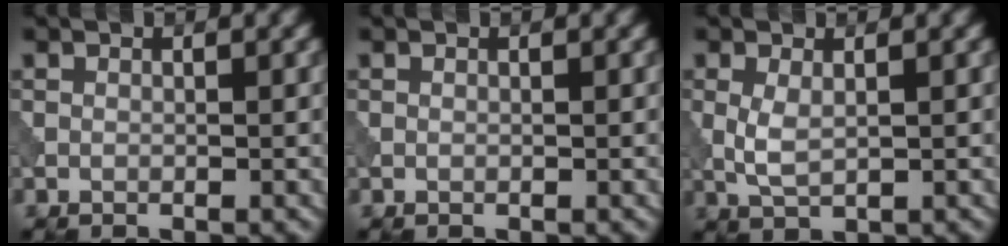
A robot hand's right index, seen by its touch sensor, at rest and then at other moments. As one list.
[{"total": 0.0}, {"total": 2.2, "force": [0.2, 1.0, 2.0], "torque": [-0.050, 0.000, 0.005]}]